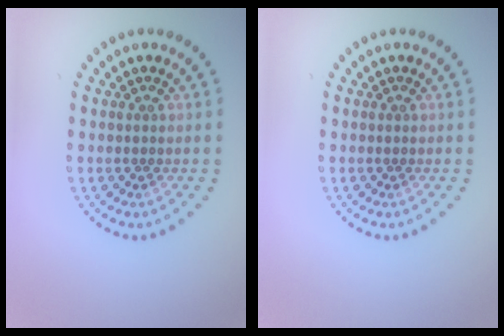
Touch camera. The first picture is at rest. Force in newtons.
{"total": 0.0}